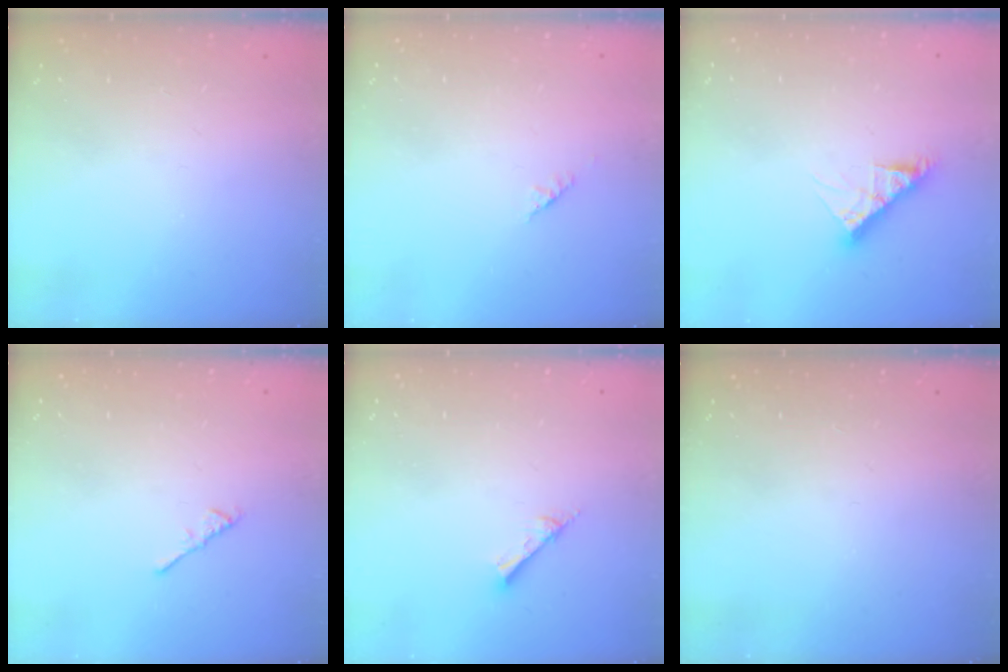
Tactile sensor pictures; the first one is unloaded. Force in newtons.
{"total": 1.4, "press": 1.3, "slide": 0.5}
{"total": 8.3, "press": 8.3, "slide": 0.5}
{"total": 1.1, "press": 1.0, "slide": 0.4}
{"total": 2.6, "press": 2.6, "slide": 0.1}
{"total": 0.0}